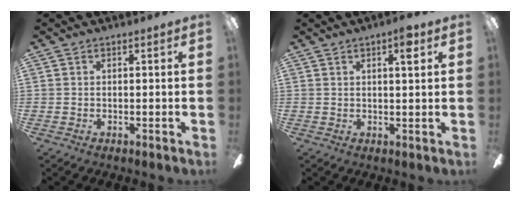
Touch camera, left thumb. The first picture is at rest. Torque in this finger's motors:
{"motor_torque": [0.02, -0.17, -0.05, -0.08, 0.01]}